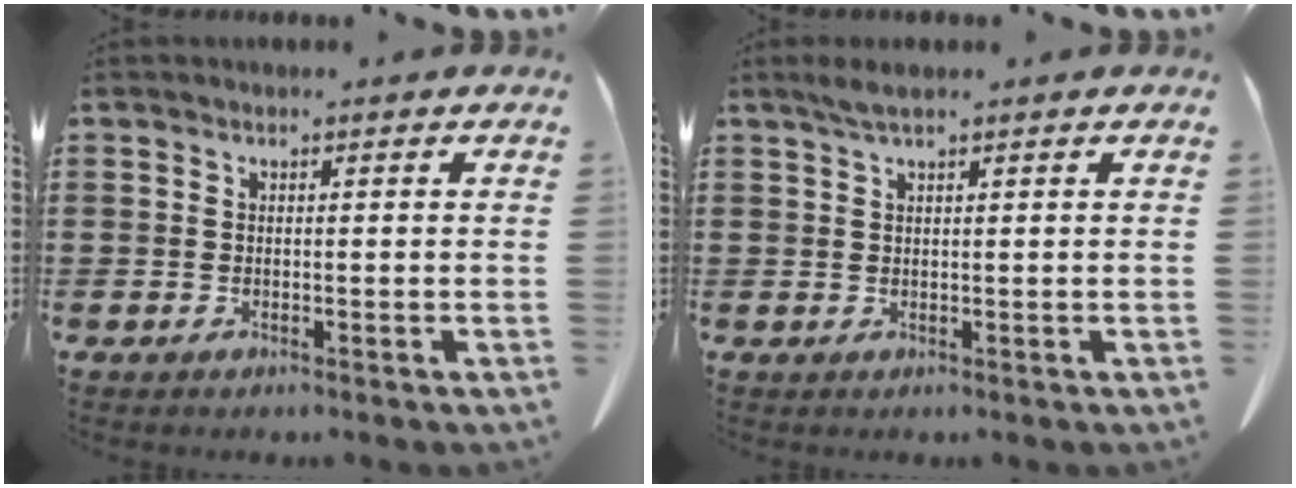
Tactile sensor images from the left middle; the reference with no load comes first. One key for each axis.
{"total": 1.8, "fx": 1.2, "fy": 0.2, "fz": 1.3, "tx": -0.029, "ty": 0.002, "tz": 0.022}